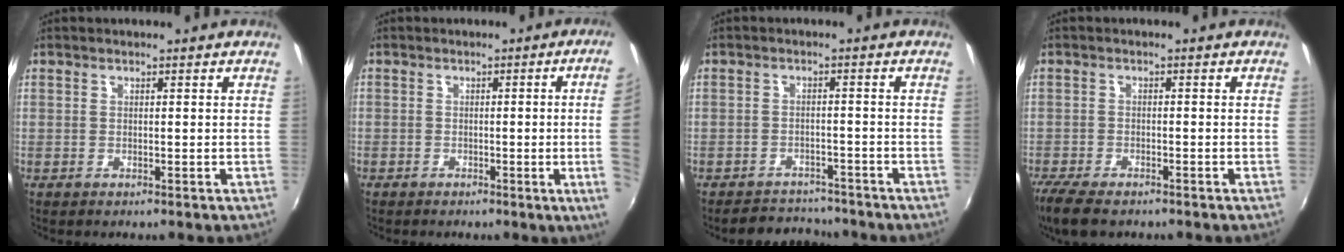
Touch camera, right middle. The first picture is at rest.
{"total": 7.6, "force": [-0.4, -1.3, 7.5], "torque": [-0.086, -0.008, -0.003]}
{"total": 6.9, "force": [-6.4, 2.6, 0.9], "torque": [-0.030, 0.011, -0.089]}
{"total": 7.1, "force": [-5.7, 2.2, 3.8], "torque": [-0.101, -0.031, -0.106]}